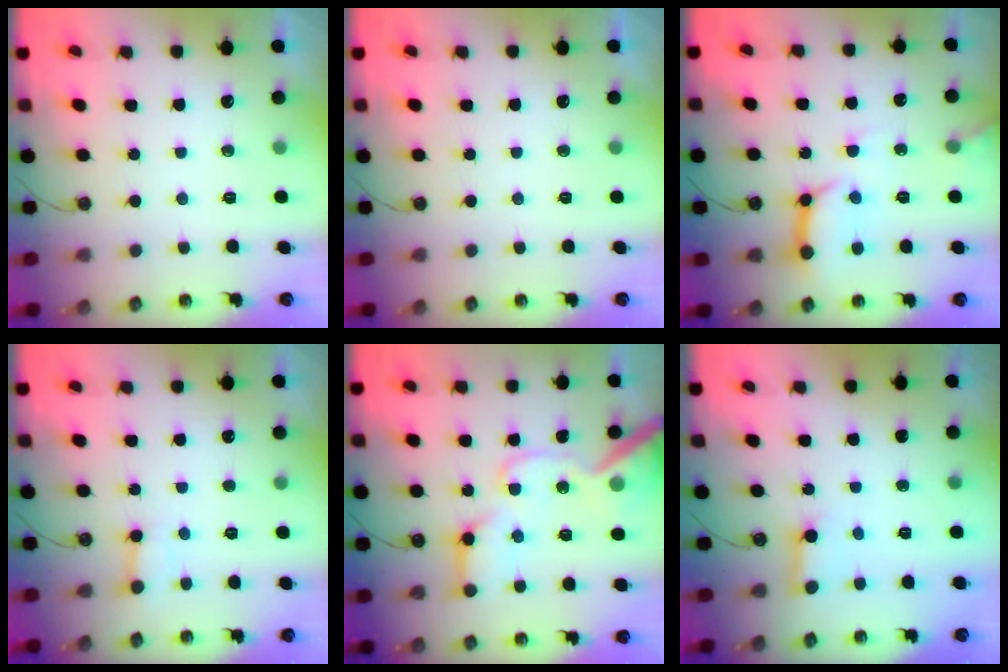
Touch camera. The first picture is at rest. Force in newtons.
{"total": 0.0}
{"total": 12.2, "press": 12.1, "slide": 1.4}
{"total": 3.0, "press": 3.0, "slide": 0.4}
{"total": 19.2, "press": 19.0, "slide": 2.3}
{"total": 4.2, "press": 4.2, "slide": 0.5}